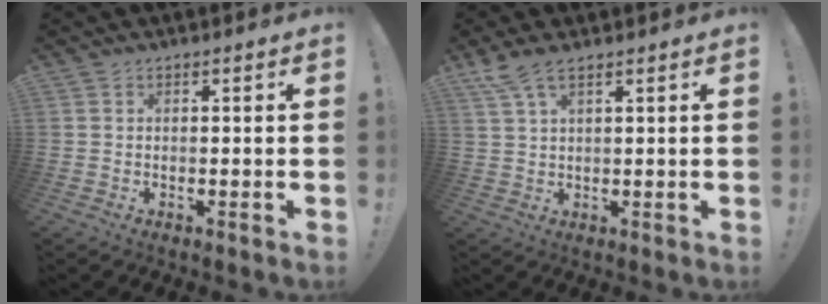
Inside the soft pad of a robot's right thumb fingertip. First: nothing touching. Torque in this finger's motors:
{"motor_torque": [0.14, 0.06, 0.42, 0.33, 0.06]}